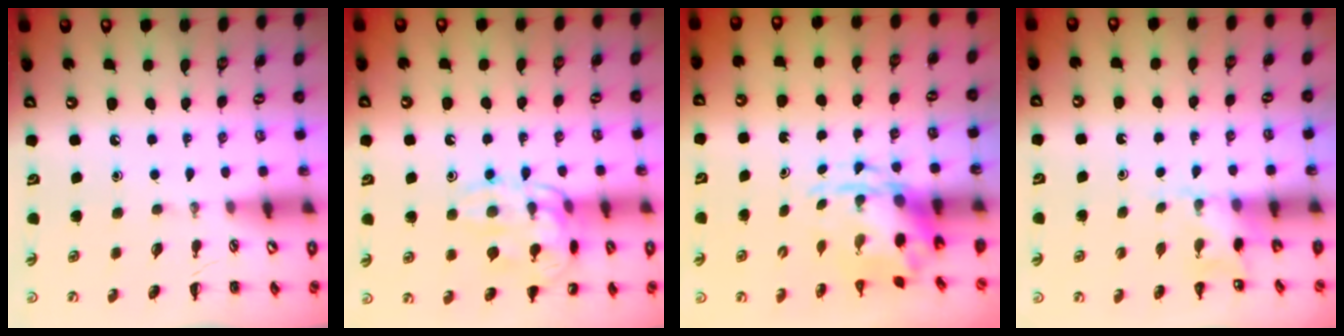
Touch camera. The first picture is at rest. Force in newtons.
{"total": 13.9, "press": 13.9, "slide": 0.3}
{"total": 3.7, "press": 3.6, "slide": 1.0}
{"total": 3.7, "press": 3.6, "slide": 1.1}